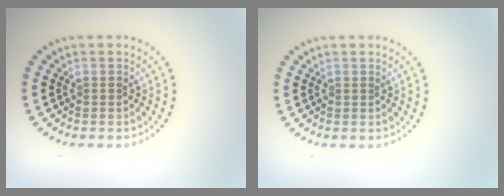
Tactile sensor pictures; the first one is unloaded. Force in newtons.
{"total": 0.0}